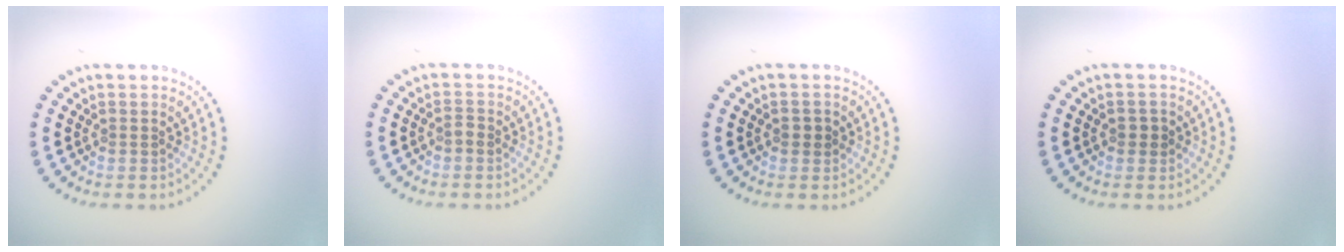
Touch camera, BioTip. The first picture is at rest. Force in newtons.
{"total": 0.7, "press": 0.6, "slide": 0.3}
{"total": 1.2, "press": 1.2, "slide": 0.1}
{"total": 1.2, "press": 1.2, "slide": 0.1}